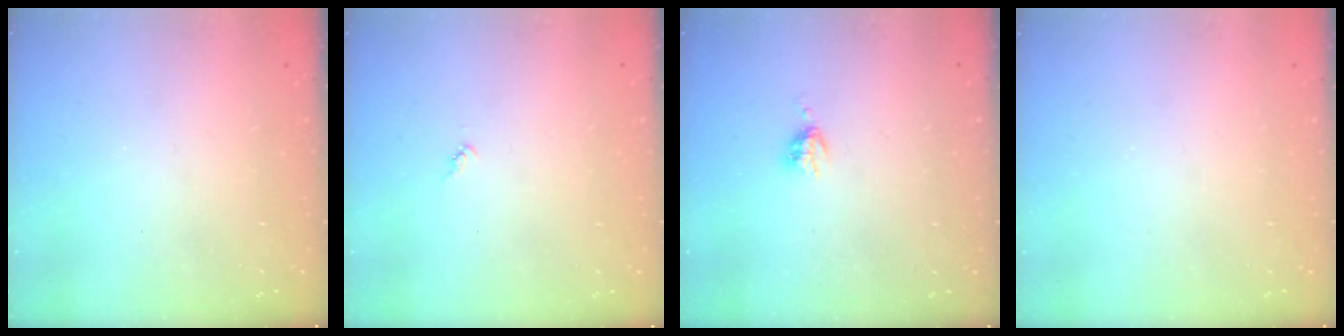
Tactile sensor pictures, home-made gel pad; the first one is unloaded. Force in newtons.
{"total": 3.3, "press": 3.3, "slide": 0.2}
{"total": 3.1, "press": 3.0, "slide": 0.4}
{"total": 0.0}